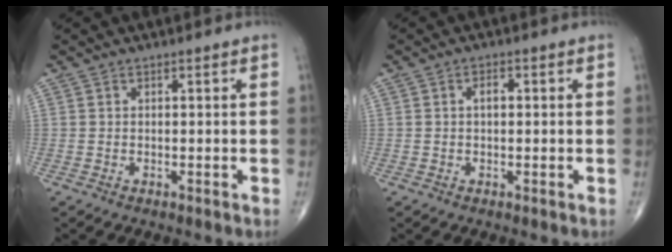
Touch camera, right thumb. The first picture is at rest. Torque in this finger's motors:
{"motor_torque": [0.36, 0.70, 0.19, -0.02, 0.00]}